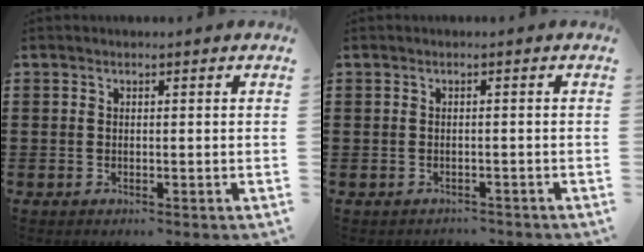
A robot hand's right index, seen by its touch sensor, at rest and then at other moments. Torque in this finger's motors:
{"motor_torque": [-1.19, 0.95, -0.93, -0.19]}